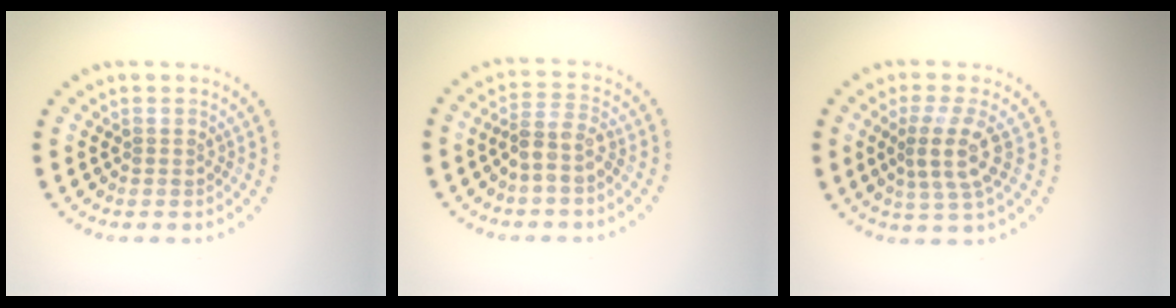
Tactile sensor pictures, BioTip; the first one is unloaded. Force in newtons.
{"total": 2.5, "press": 2.0, "slide": 1.5}
{"total": 3.3, "press": 2.7, "slide": 1.8}